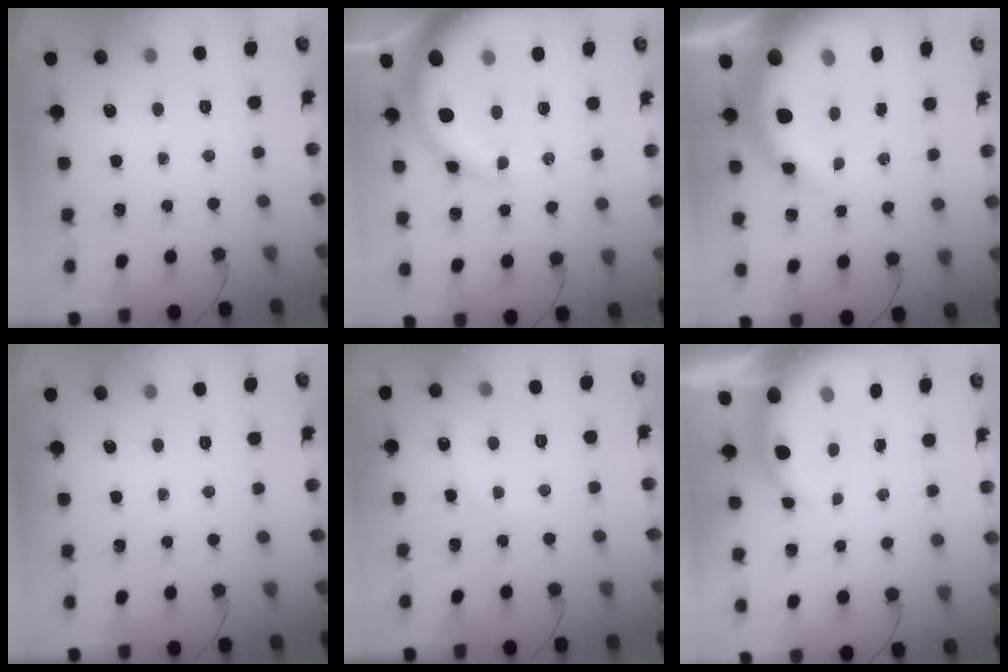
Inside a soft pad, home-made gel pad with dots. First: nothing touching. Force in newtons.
{"total": 14.6, "press": 14.3, "slide": 2.8}
{"total": 13.7, "press": 13.5, "slide": 2.6}
{"total": 0.0}
{"total": 3.8, "press": 3.7, "slide": 1.2}
{"total": 7.5, "press": 7.5, "slide": 0.7}